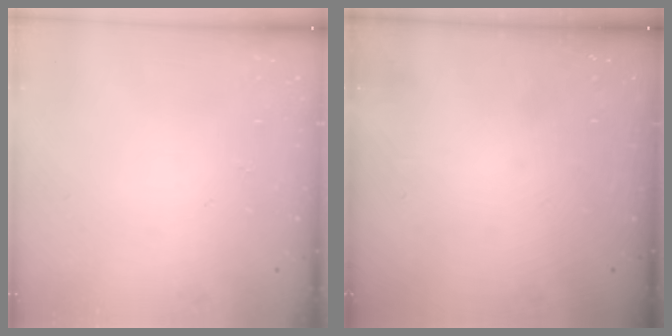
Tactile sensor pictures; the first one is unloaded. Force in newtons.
{"total": 0.0}